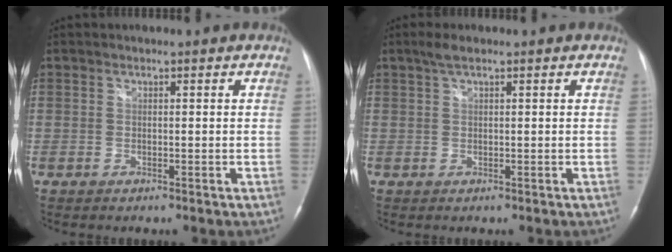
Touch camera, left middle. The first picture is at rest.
{"total": 1.9, "force": [1.3, 0.4, 1.3], "torque": [-0.031, 0.010, 0.026]}